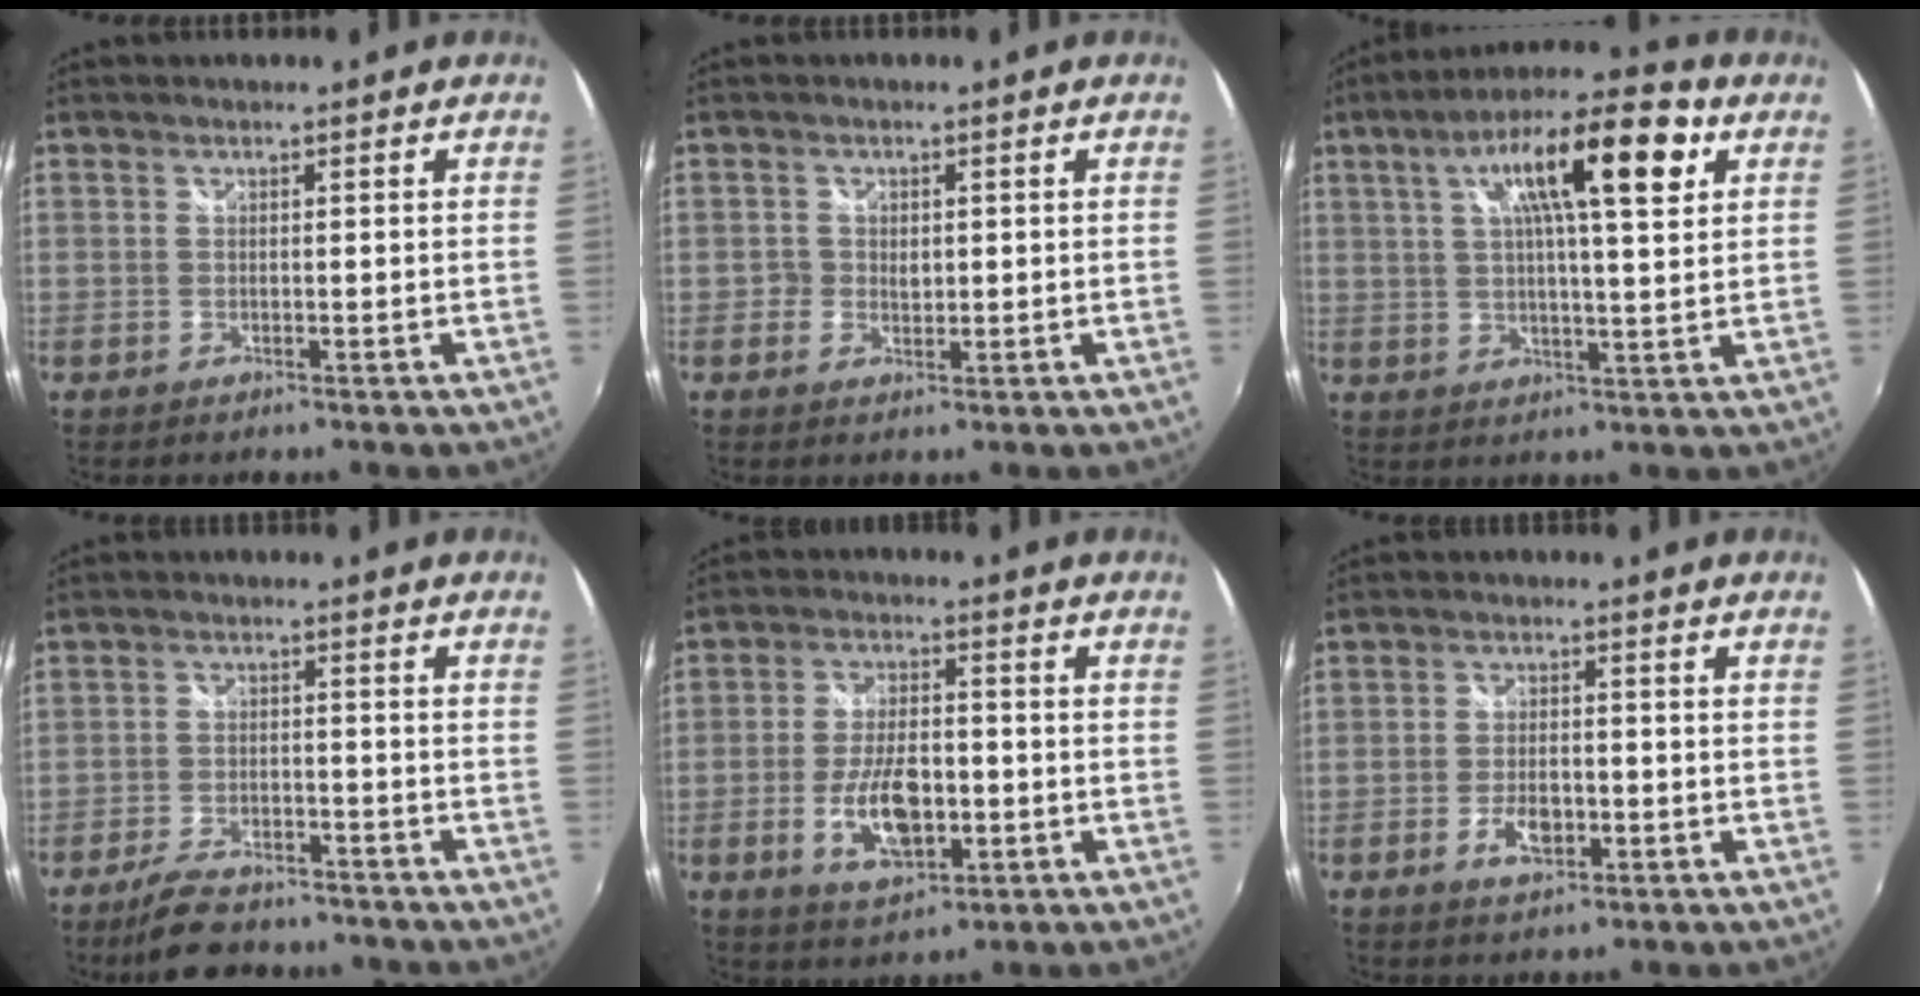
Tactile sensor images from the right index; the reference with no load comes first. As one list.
[{"total": 2.0, "force": [0.0, 1.9, 0.7], "torque": [-0.012, 0.002, -0.003]}, {"total": 16.7, "force": [6.8, 3.8, 14.7], "torque": [-0.245, 0.033, 0.098]}, {"total": 9.4, "force": [-7.9, 3.4, 4.0], "torque": [-0.100, -0.009, -0.126]}, {"total": 10.4, "force": [-2.7, 5.1, 8.7], "torque": [-0.167, -0.002, -0.041]}, {"total": 4.9, "force": [-1.9, 2.6, 3.7], "torque": [-0.076, -0.001, -0.030]}]